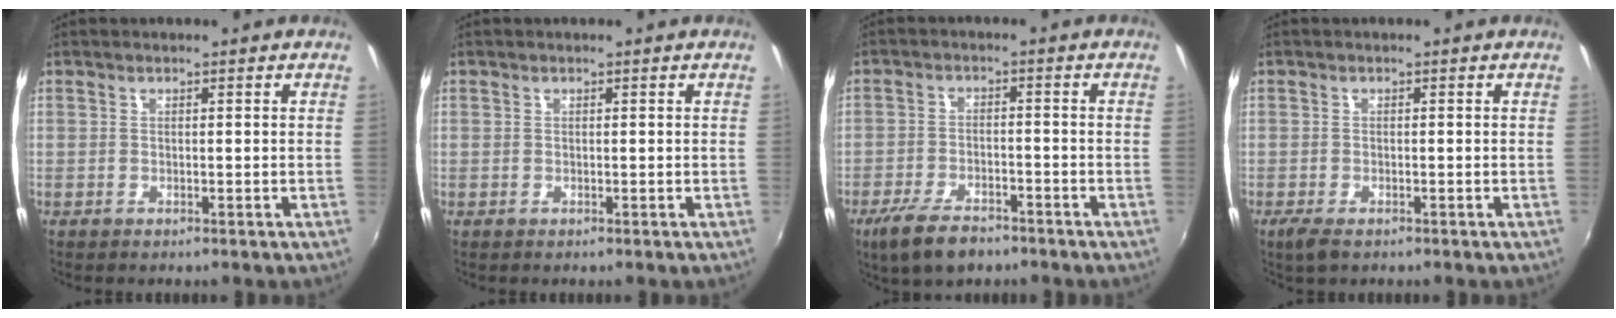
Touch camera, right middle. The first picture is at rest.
{"total": 0.0}
{"total": 8.5, "force": [-6.3, 3.2, 4.8], "torque": [-0.124, -0.019, -0.112]}
{"total": 2.8, "force": [-1.9, 1.0, 1.8], "torque": [-0.040, -0.010, -0.034]}